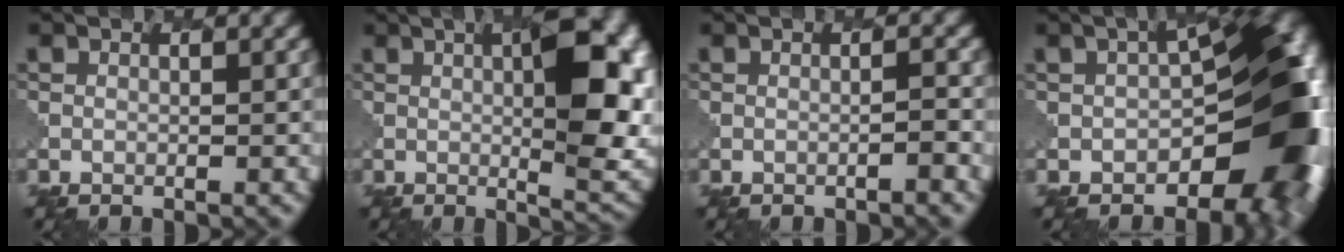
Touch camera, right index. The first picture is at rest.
{"total": 9.3, "force": [1.7, 2.0, 9.0], "torque": [-0.115, 0.002, 0.016]}
{"total": 0.8, "force": [-0.2, -0.8, 0.1], "torque": [-0.006, 0.012, -0.021]}
{"total": 12.0, "force": [-2.6, 6.5, 9.7], "torque": [-0.093, -0.006, -0.056]}